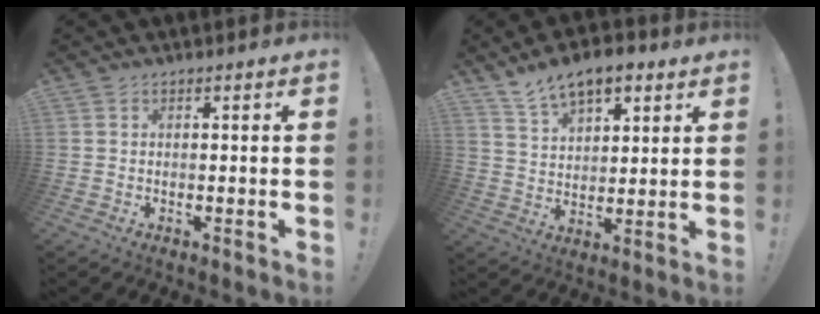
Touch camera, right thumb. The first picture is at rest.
{"total": 10.7, "force": [7.5, 5.6, 5.3], "torque": [-0.083, -0.034, 0.139]}